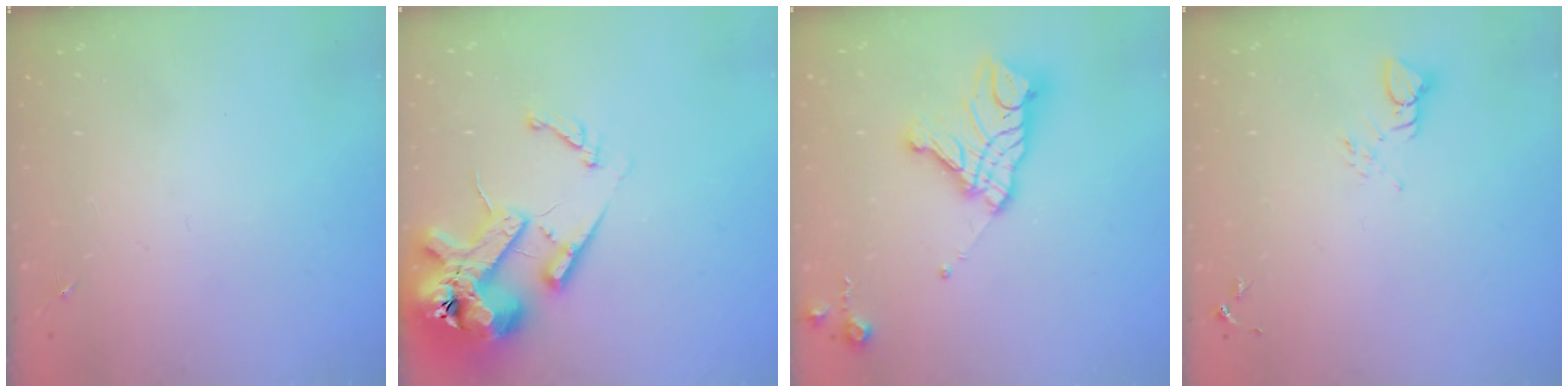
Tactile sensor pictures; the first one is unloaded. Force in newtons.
{"total": 17.7, "press": 17.6, "slide": 2.4}
{"total": 18.0, "press": 17.9, "slide": 1.7}
{"total": 3.8, "press": 3.8, "slide": 0.5}